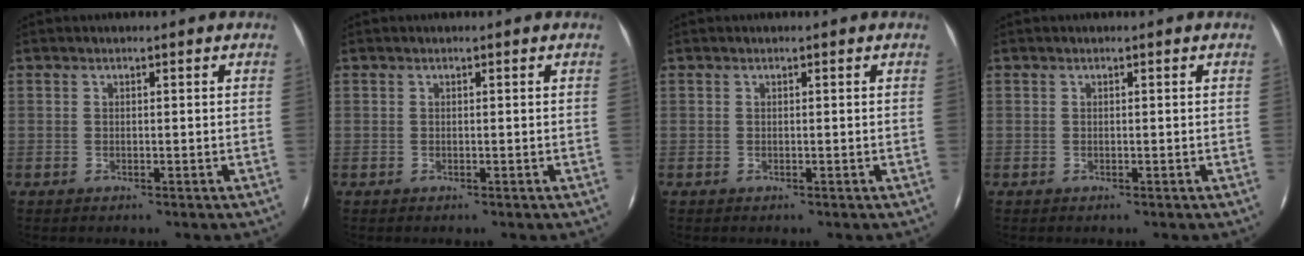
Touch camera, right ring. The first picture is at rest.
{"total": 0.0}
{"total": 0.0}
{"total": 0.0}